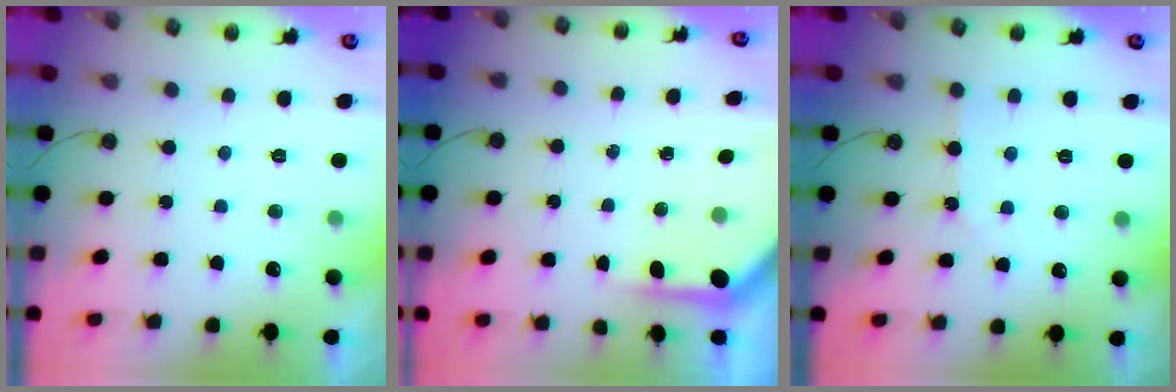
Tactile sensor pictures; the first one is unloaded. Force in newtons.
{"total": 3.7, "press": 3.7, "slide": 0.2}
{"total": 4.7, "press": 4.6, "slide": 0.6}